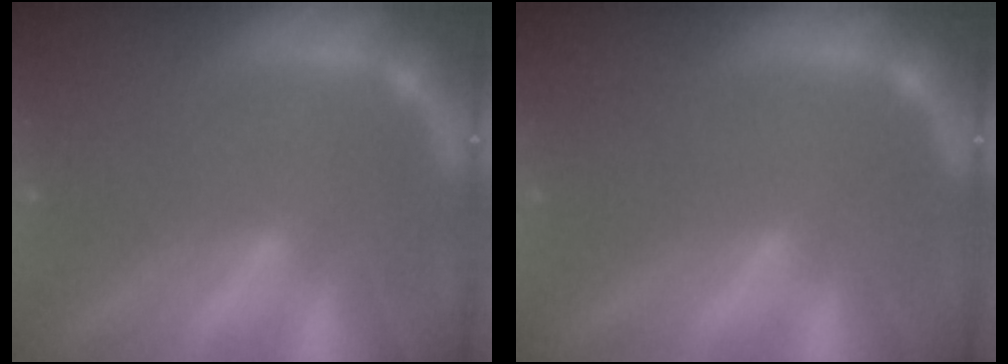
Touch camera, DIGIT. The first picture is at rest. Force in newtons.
{"total": 0.0}